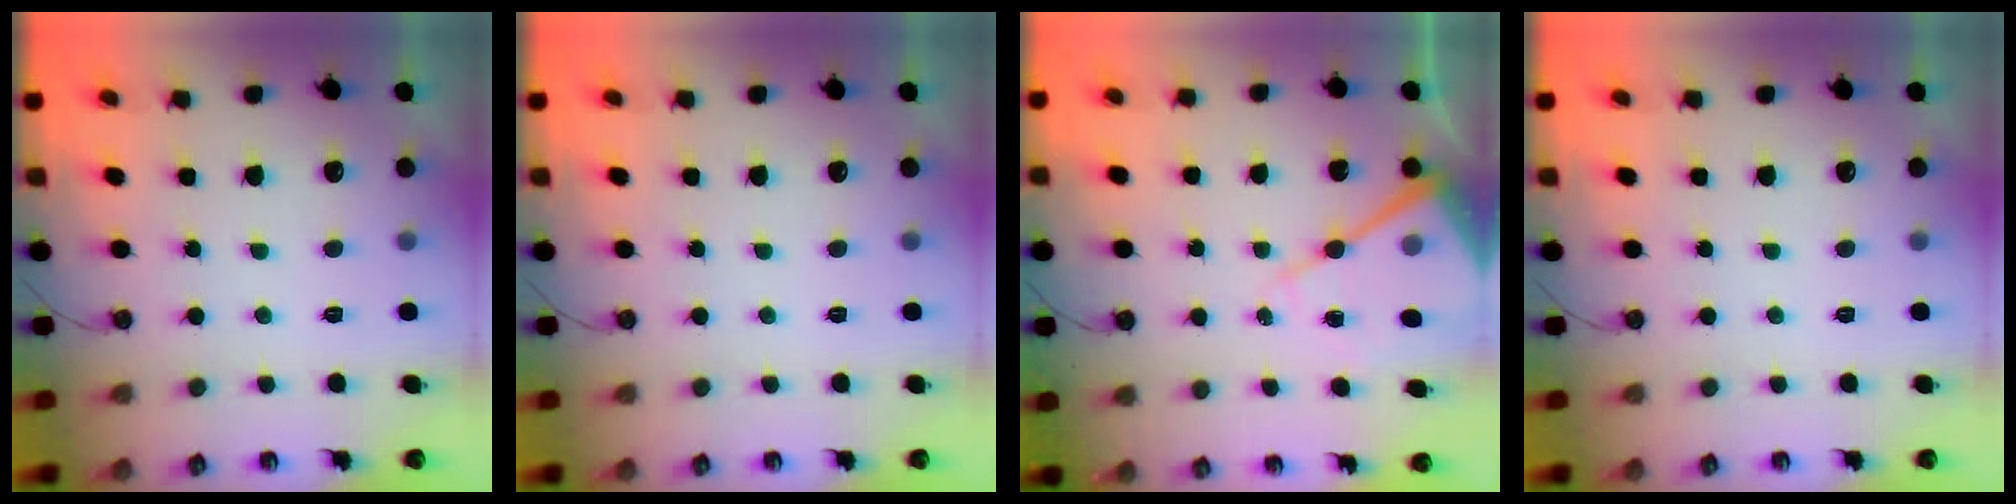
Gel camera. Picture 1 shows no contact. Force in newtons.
{"total": 0.0}
{"total": 12.5, "press": 12.4, "slide": 0.9}
{"total": 0.0}